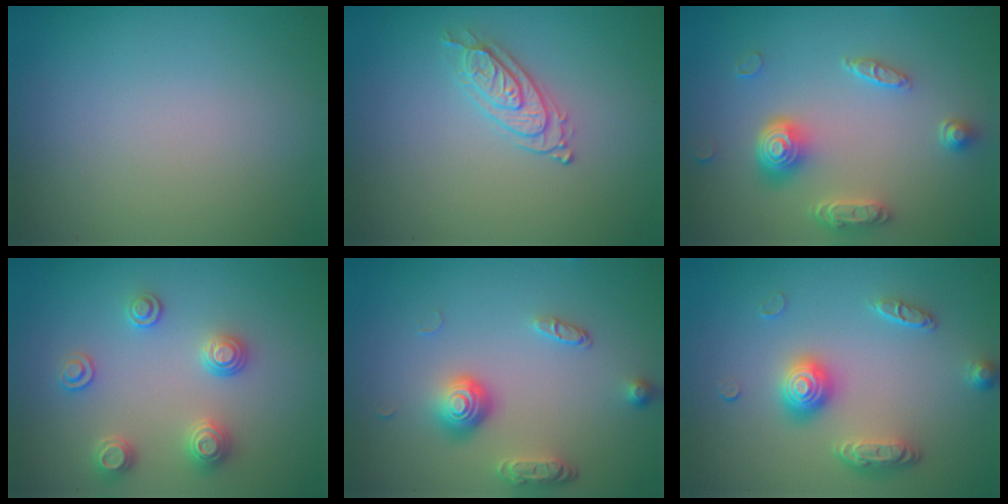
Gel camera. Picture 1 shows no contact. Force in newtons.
{"total": 2.2, "press": 2.1, "slide": 0.7}
{"total": 4.3, "press": 3.4, "slide": 2.6}
{"total": 2.6, "press": 2.6, "slide": 0.2}
{"total": 3.7, "press": 2.8, "slide": 2.5}
{"total": 3.5, "press": 3.0, "slide": 1.8}